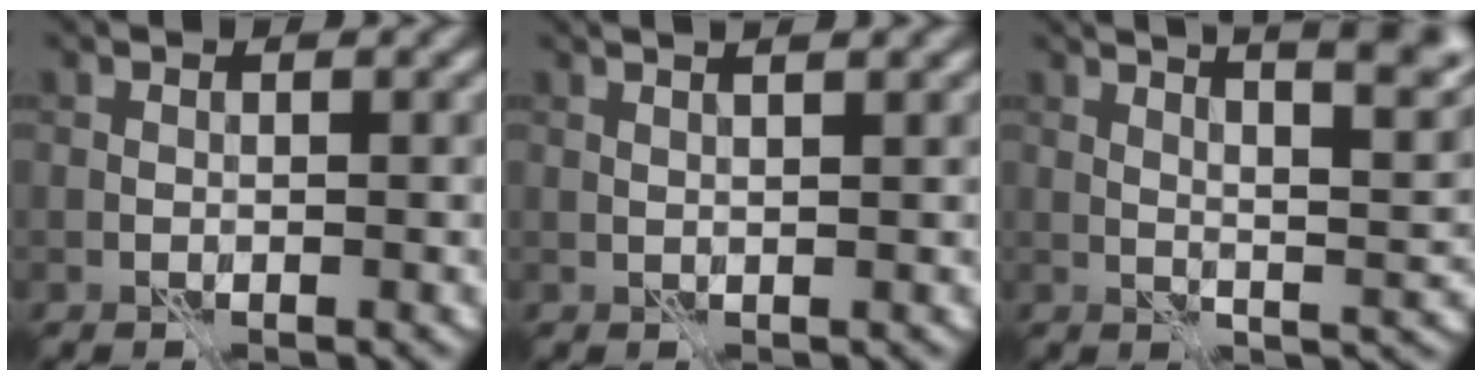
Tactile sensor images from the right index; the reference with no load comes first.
{"total": 3.9, "force": [2.4, 1.4, 2.7], "torque": [-0.025, 0.033, 0.006]}
{"total": 10.4, "force": [6.6, 2.5, 7.6], "torque": [-0.077, 0.029, 0.066]}